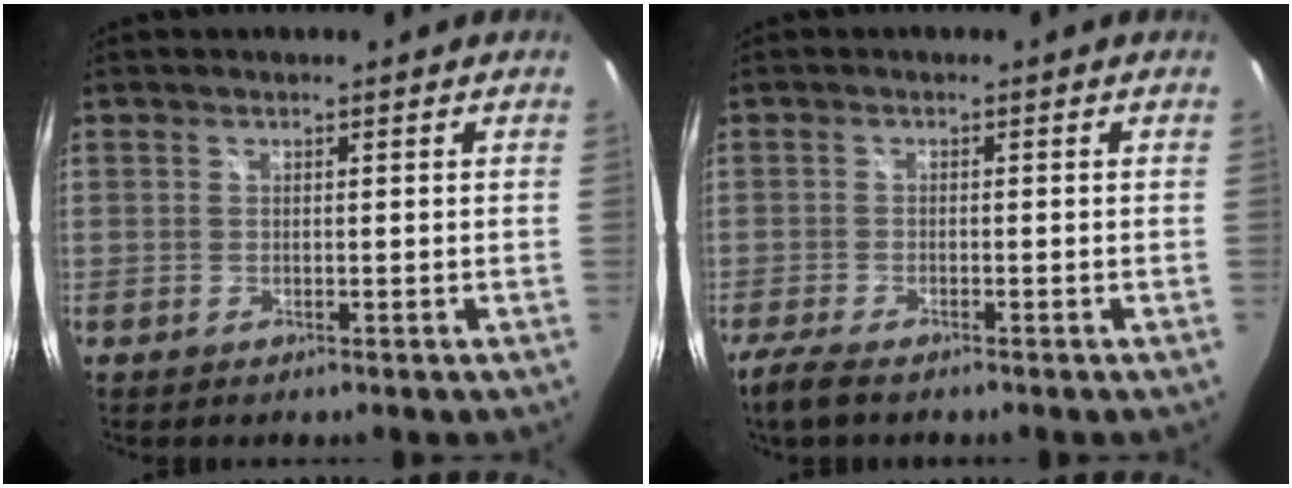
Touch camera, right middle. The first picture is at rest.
{"total": 4.2, "force": [-3.3, 0.6, 2.6], "torque": [-0.069, -0.016, -0.068]}